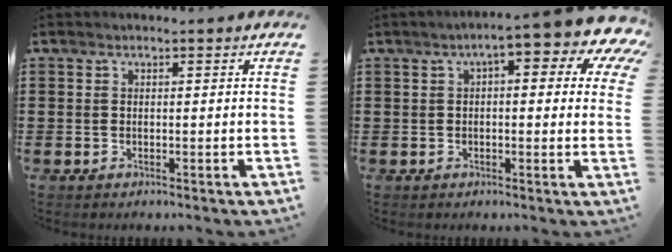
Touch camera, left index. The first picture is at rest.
{"total": 8.4, "force": [4.3, 2.0, 7.0], "torque": [-0.100, -0.025, 0.061]}